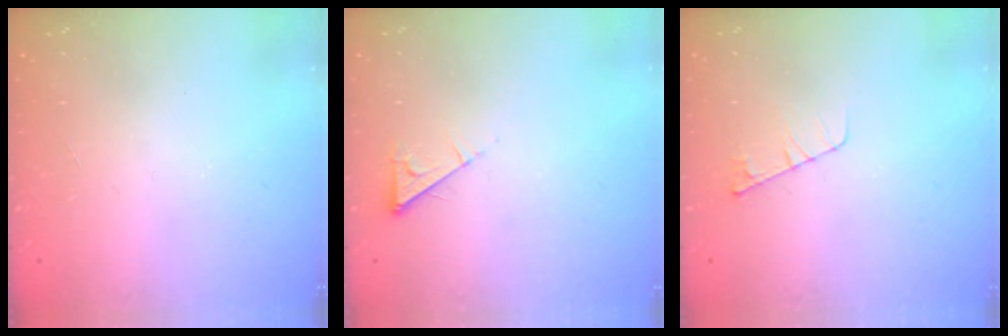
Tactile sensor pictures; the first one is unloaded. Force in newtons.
{"total": 5.8, "press": 5.8, "slide": 0.8}
{"total": 4.8, "press": 4.8, "slide": 0.5}